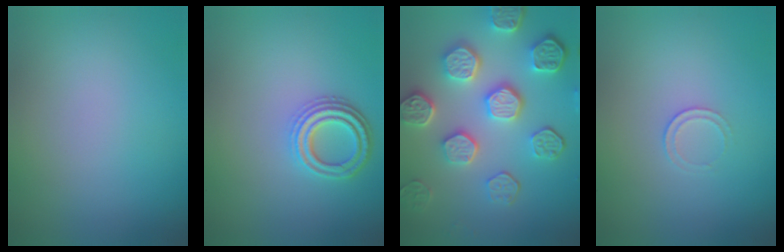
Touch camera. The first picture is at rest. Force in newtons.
{"total": 3.0, "press": 2.7, "slide": 1.1}
{"total": 7.3, "press": 5.7, "slide": 4.5}
{"total": 0.7, "press": 0.3, "slide": 0.6}